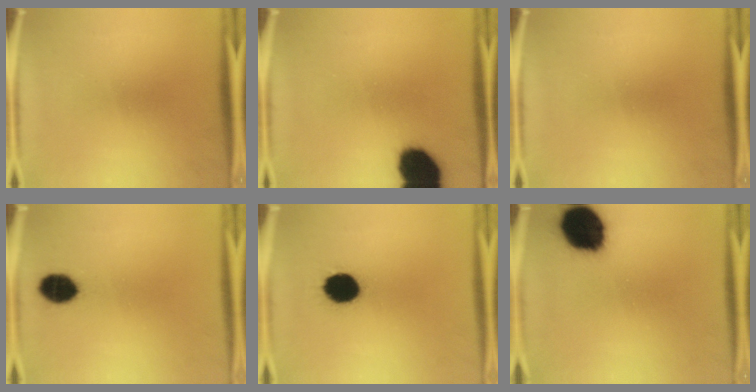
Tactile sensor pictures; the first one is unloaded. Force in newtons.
{"total": 14.0}
{"total": 0.0}
{"total": 7.4}
{"total": 11.1}
{"total": 17.9}